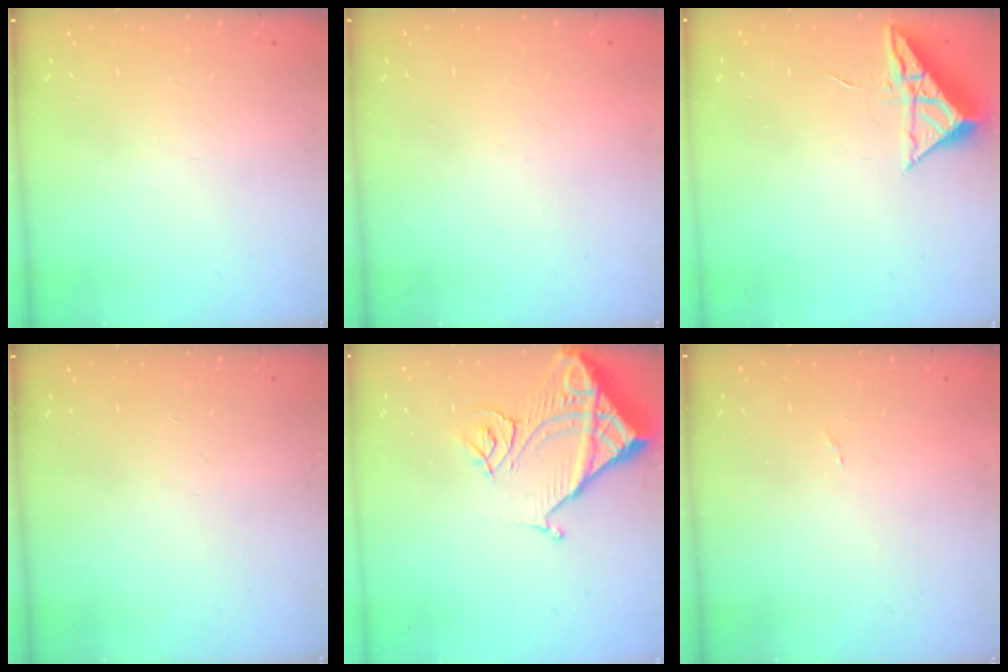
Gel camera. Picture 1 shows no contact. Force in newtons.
{"total": 1.5, "press": 1.5, "slide": 0.1}
{"total": 6.9, "press": 6.9, "slide": 0.3}
{"total": 0.0}
{"total": 12.1, "press": 12.0, "slide": 1.6}
{"total": 4.3, "press": 4.2, "slide": 0.3}